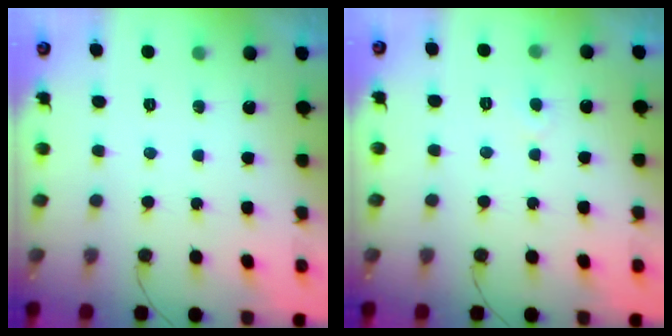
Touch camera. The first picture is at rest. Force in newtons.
{"total": 2.1, "press": 2.1, "slide": 0.3}